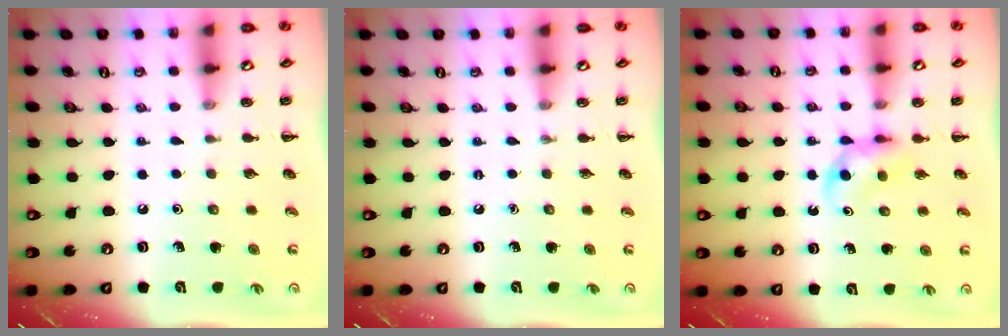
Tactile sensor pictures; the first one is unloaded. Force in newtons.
{"total": 0.0}
{"total": 3.5, "press": 3.2, "slide": 1.4}